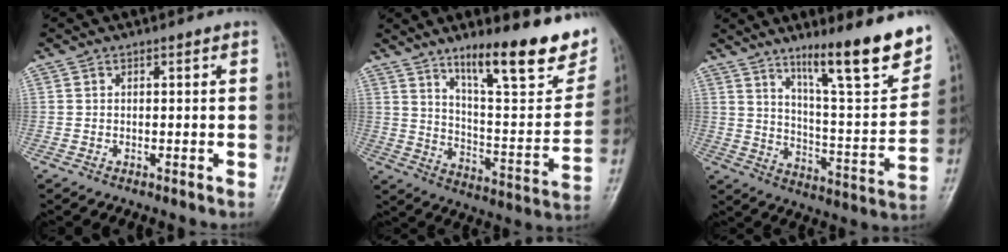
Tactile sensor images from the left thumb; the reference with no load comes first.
{"total": 23.1, "force": [14.9, 5.8, 16.6], "torque": [-0.199, -0.070, 0.235]}
{"total": 19.2, "force": [12.6, 3.1, 14.2], "torque": [-0.177, -0.071, 0.200]}